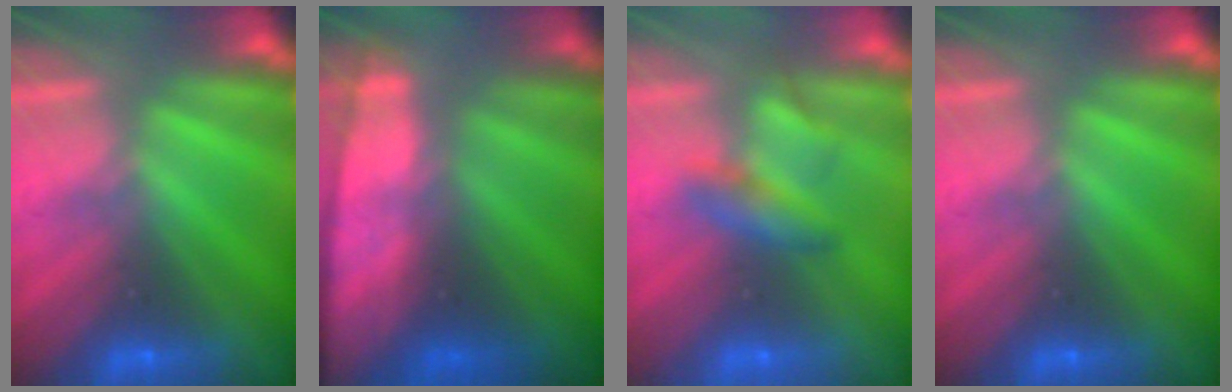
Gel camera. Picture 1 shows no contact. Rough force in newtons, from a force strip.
{"total": 8.9}
{"total": 2.2}
{"total": 0.0}